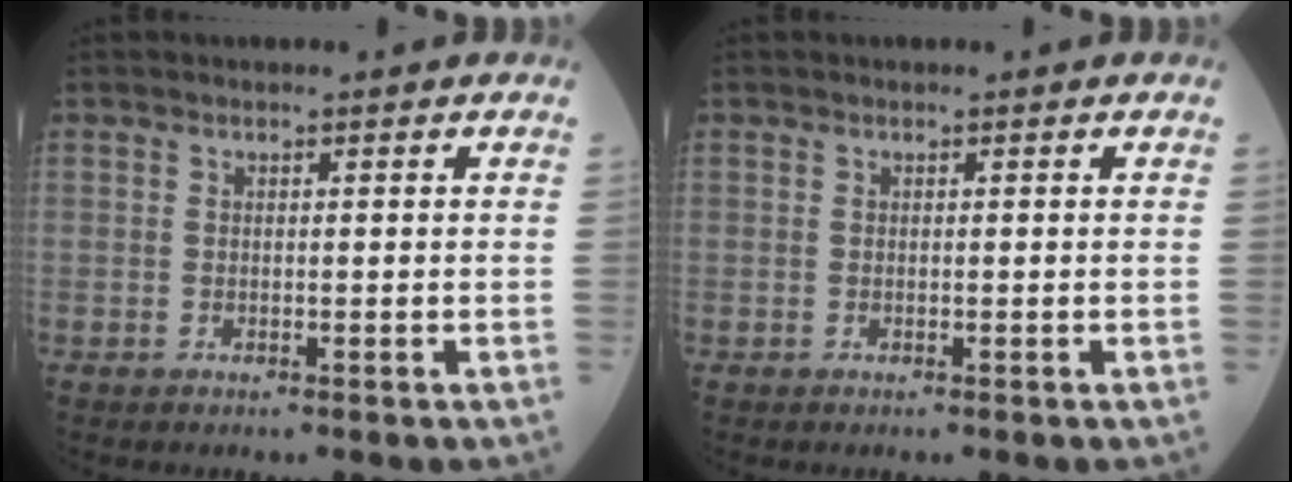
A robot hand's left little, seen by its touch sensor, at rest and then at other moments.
{"total": 0.0}